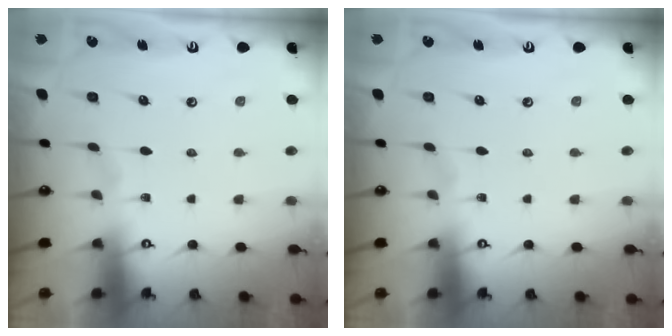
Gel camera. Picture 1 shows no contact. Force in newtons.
{"total": 0.0}